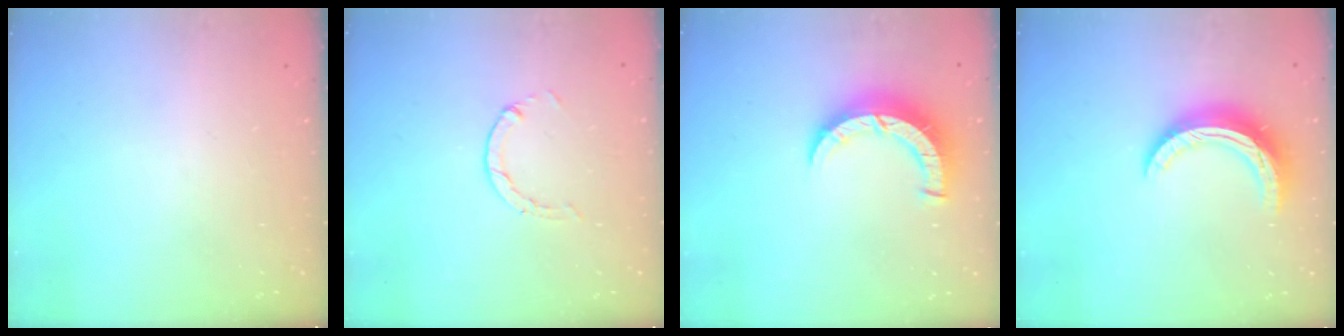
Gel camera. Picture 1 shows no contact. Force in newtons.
{"total": 0.6, "press": 0.6, "slide": 0.2}
{"total": 8.4, "press": 8.4, "slide": 0.3}
{"total": 11.8, "press": 11.8, "slide": 0.9}